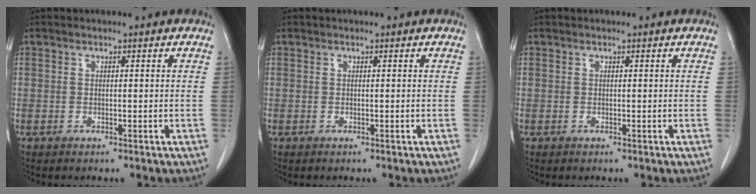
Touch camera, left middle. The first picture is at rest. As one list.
[{"total": 0.0}, {"total": 0.0}]